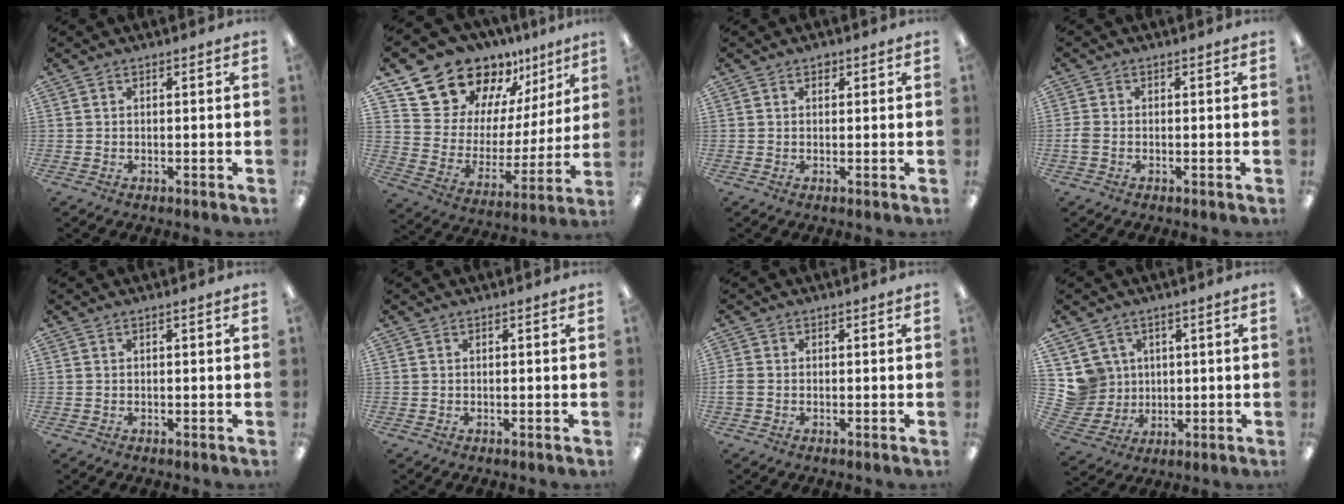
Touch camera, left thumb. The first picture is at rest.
{"total": 17.6, "force": [15.0, 8.9, 2.4], "torque": [-0.067, -0.133, 0.284]}
{"total": 1.3, "force": [0.9, 0.8, 0.5], "torque": [-0.003, -0.001, 0.014]}
{"total": 2.0, "force": [-0.4, 1.4, 1.4], "torque": [-0.030, 0.000, -0.009]}
{"total": 0.0}
{"total": 0.0}
{"total": 1.9, "force": [-0.4, 1.5, 1.2], "torque": [-0.027, 0.002, -0.009]}
{"total": 8.2, "force": [3.1, 7.6, 0.2], "torque": [-0.025, -0.012, 0.068]}